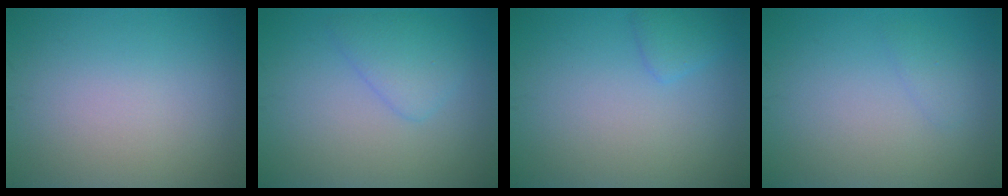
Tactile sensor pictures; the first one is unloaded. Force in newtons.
{"total": 2.6, "press": 2.6, "slide": 0.0}
{"total": 1.4, "press": 1.4, "slide": 0.1}
{"total": 0.9, "press": 0.9, "slide": 0.1}